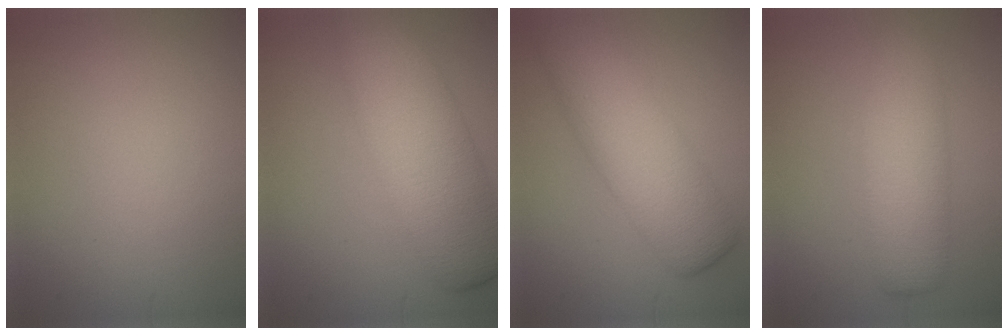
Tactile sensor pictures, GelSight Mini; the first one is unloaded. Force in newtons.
{"total": 10.1, "press": 10.1, "slide": 0.3}
{"total": 7.5, "press": 7.5, "slide": 0.2}
{"total": 6.1, "press": 6.1, "slide": 0.3}